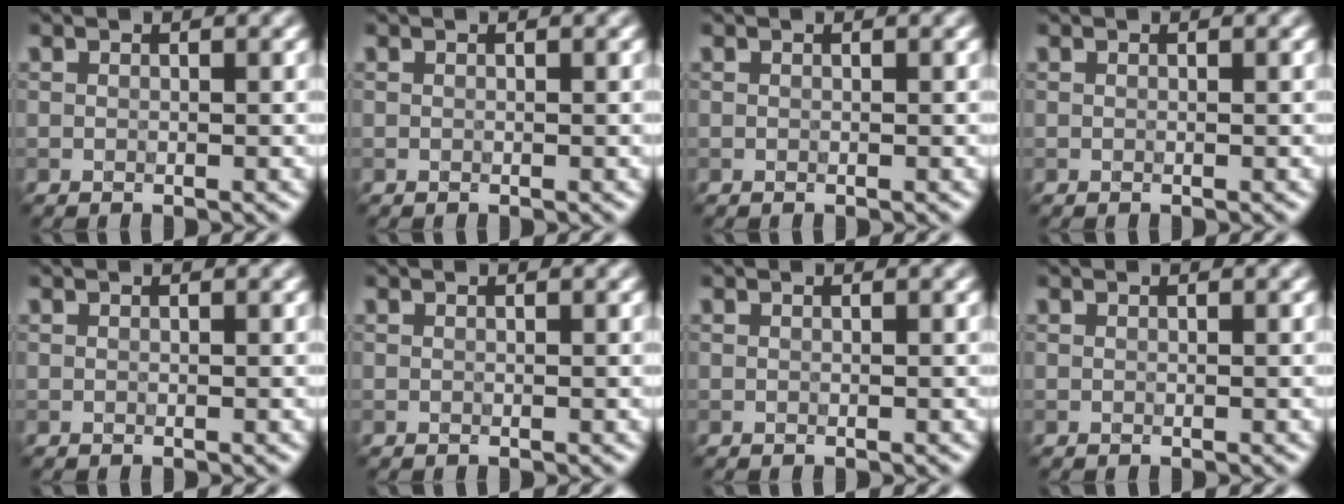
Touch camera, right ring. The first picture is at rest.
{"total": 0.0}
{"total": 0.0}
{"total": 0.0}
{"total": 0.0}
{"total": 0.0}
{"total": 0.0}
{"total": 0.0}